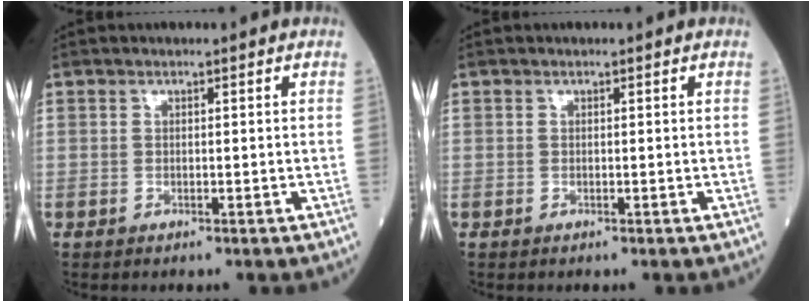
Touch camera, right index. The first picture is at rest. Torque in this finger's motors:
{"motor_torque": [0.04, 0.04, -0.01, -0.01]}